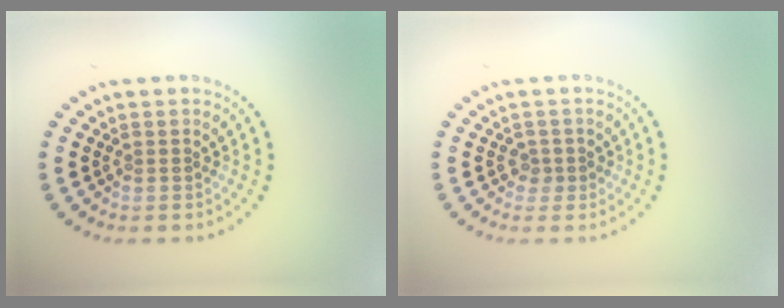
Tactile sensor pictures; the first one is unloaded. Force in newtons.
{"total": 1.2, "press": 1.0, "slide": 0.7}